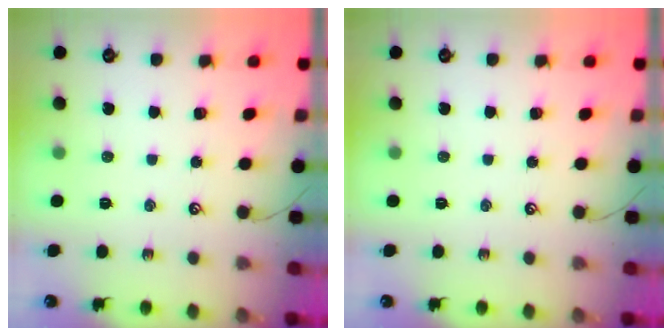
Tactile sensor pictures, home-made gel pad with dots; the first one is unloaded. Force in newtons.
{"total": 0.0}